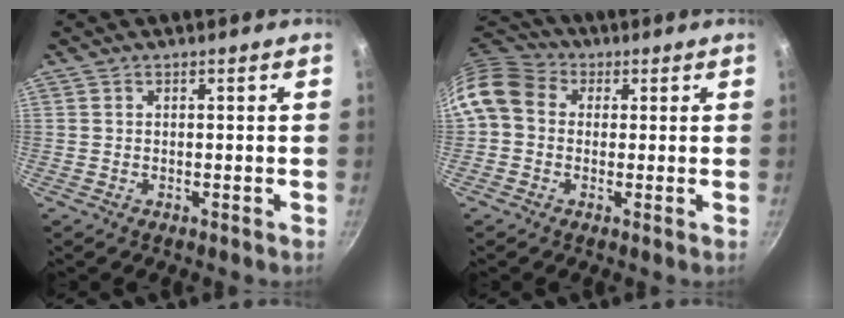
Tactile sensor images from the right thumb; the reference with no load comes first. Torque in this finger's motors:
{"motor_torque": [-0.40, 0.99, 0.91, -0.80, 0.22]}